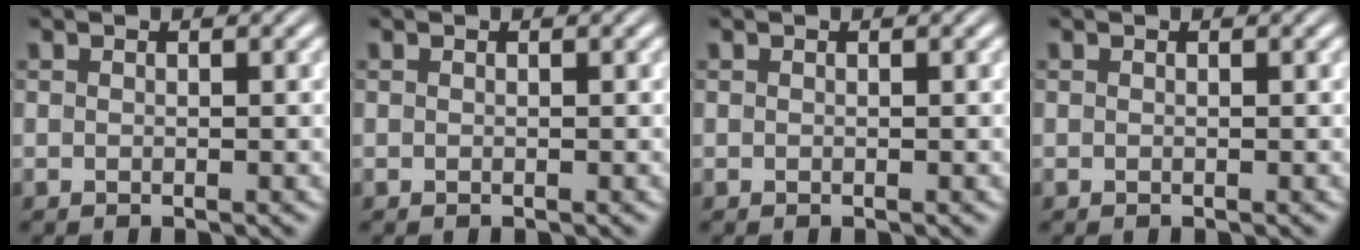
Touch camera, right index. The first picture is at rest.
{"total": 0.0}
{"total": 0.0}
{"total": 0.0}